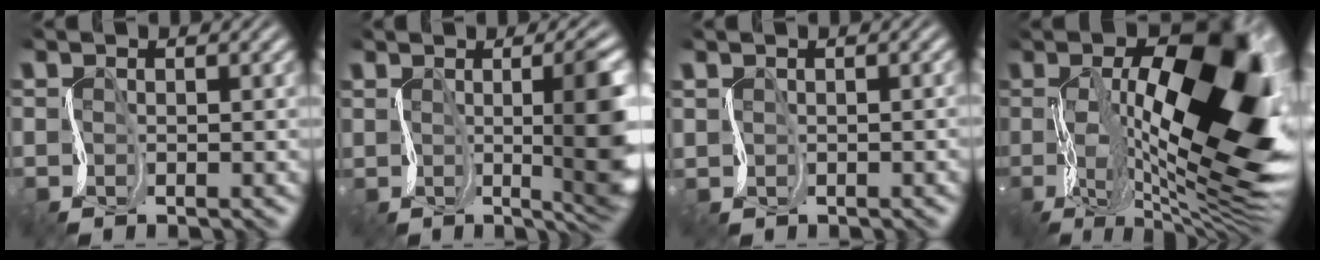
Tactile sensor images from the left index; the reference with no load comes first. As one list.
[{"total": 7.2, "force": [0.8, 1.6, 7.0], "torque": [-0.088, -0.008, 0.027]}, {"total": 0.8, "force": [-0.1, 0.1, -0.8], "torque": [0.007, 0.010, 0.009]}, {"total": 15.4, "force": [0.7, 7.3, 13.5], "torque": [-0.226, 0.006, 0.018]}]